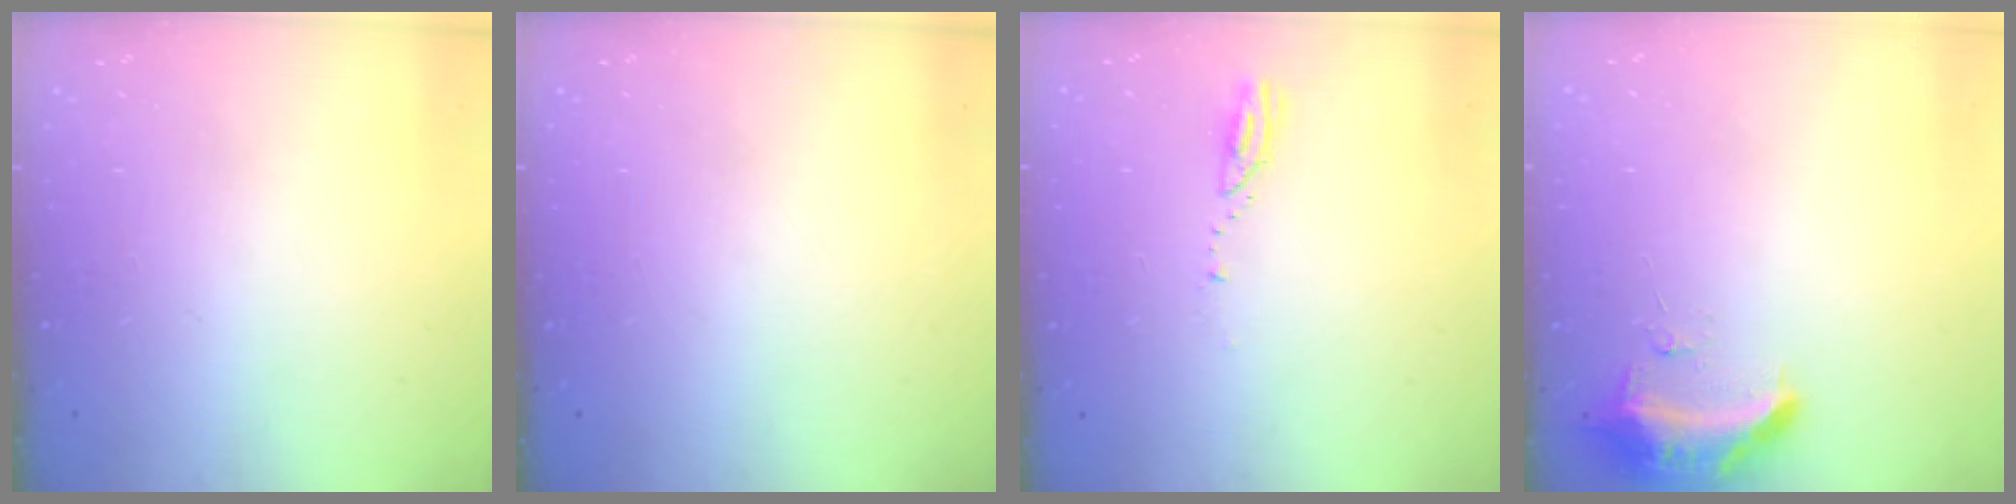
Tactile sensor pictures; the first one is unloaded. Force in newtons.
{"total": 0.0}
{"total": 3.3, "press": 3.3, "slide": 0.3}
{"total": 9.5, "press": 9.4, "slide": 1.8}